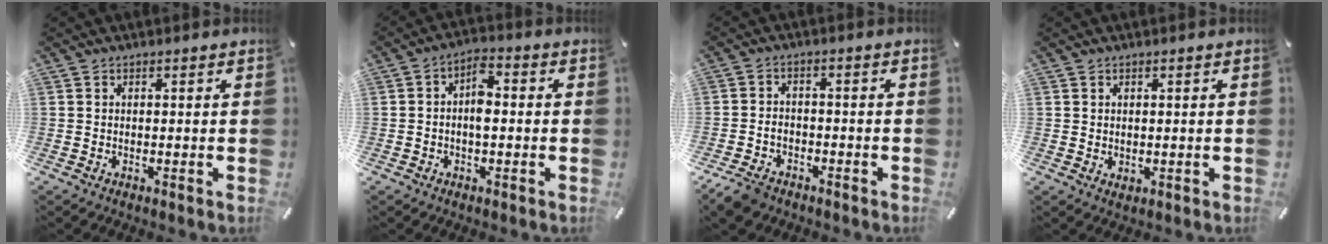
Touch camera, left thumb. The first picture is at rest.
{"total": 5.2, "force": [-0.5, 2.9, 4.3], "torque": [-0.071, 0.013, -0.010]}
{"total": 5.0, "force": [-3.1, 3.3, 2.0], "torque": [-0.041, 0.018, -0.060]}
{"total": 0.9, "force": [0.5, 0.7, 0.3], "torque": [-0.005, 0.002, 0.009]}